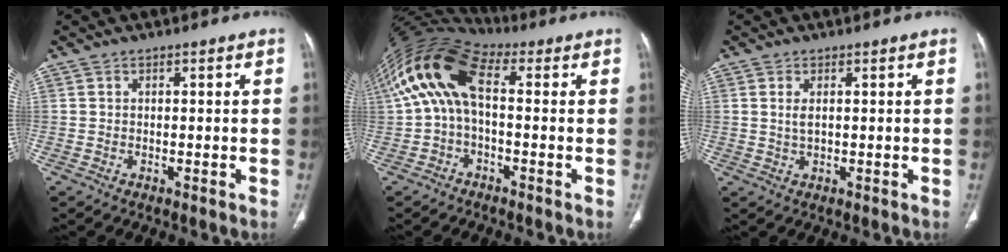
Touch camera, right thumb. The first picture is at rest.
{"total": 13.6, "force": [1.4, 7.1, 11.6], "torque": [-0.233, 0.048, 0.014]}
{"total": 2.0, "force": [0.4, 0.9, 1.7], "torque": [-0.040, -0.002, 0.013]}